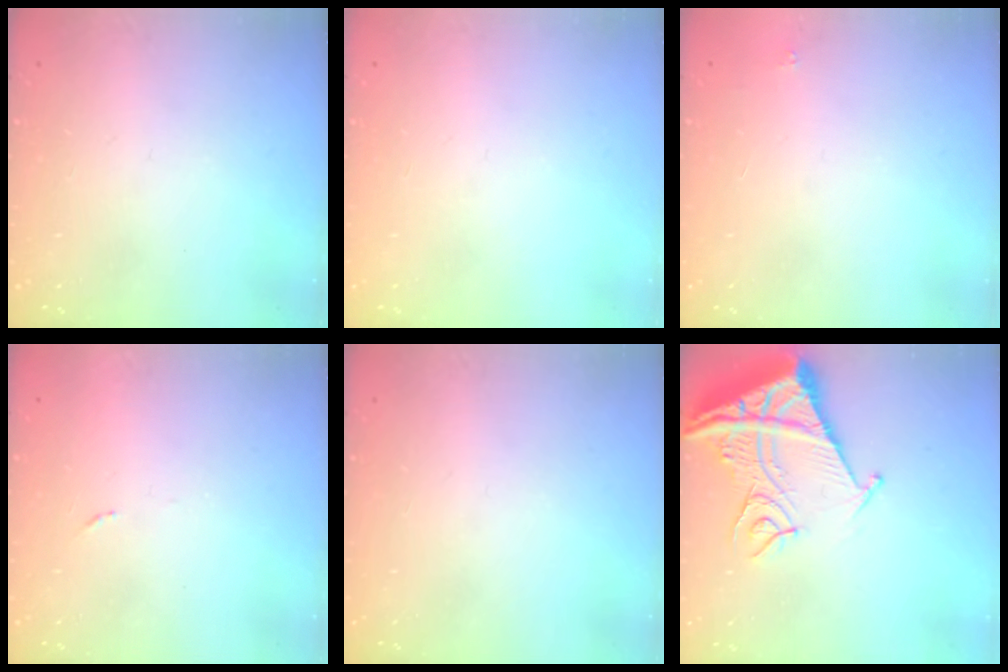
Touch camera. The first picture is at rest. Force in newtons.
{"total": 0.0}
{"total": 1.8, "press": 1.7, "slide": 0.1}
{"total": 4.6, "press": 4.6, "slide": 0.6}
{"total": 0.0}
{"total": 15.9, "press": 15.8, "slide": 1.8}